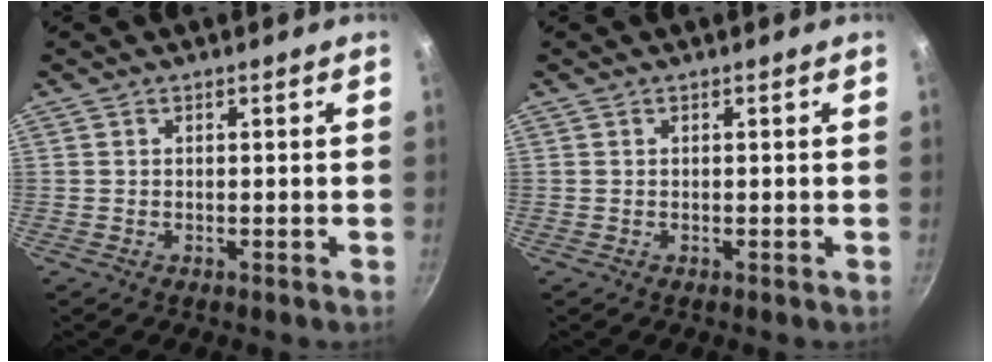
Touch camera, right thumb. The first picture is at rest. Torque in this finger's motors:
{"motor_torque": [-0.01, -0.01, 0.00, 0.00, 0.00]}